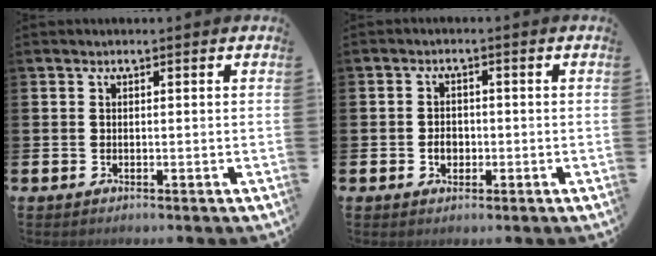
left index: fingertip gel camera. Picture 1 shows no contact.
{"total": 2.2, "force": [-0.4, 1.7, 1.3], "torque": [-0.011, -0.002, -0.012]}